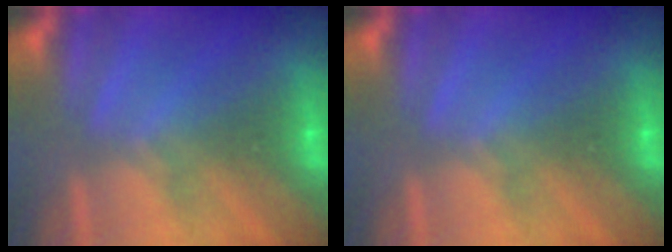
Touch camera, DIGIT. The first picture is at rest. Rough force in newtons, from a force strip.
{"total": 0.0}